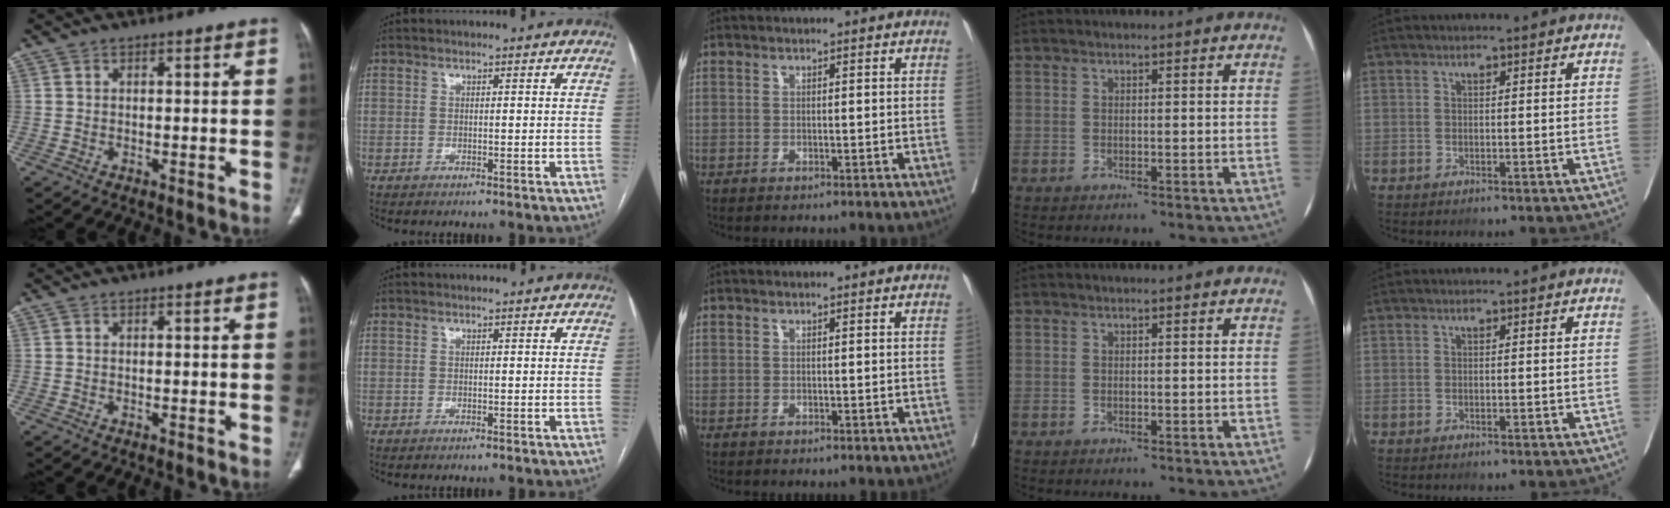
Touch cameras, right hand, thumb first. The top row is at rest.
{}